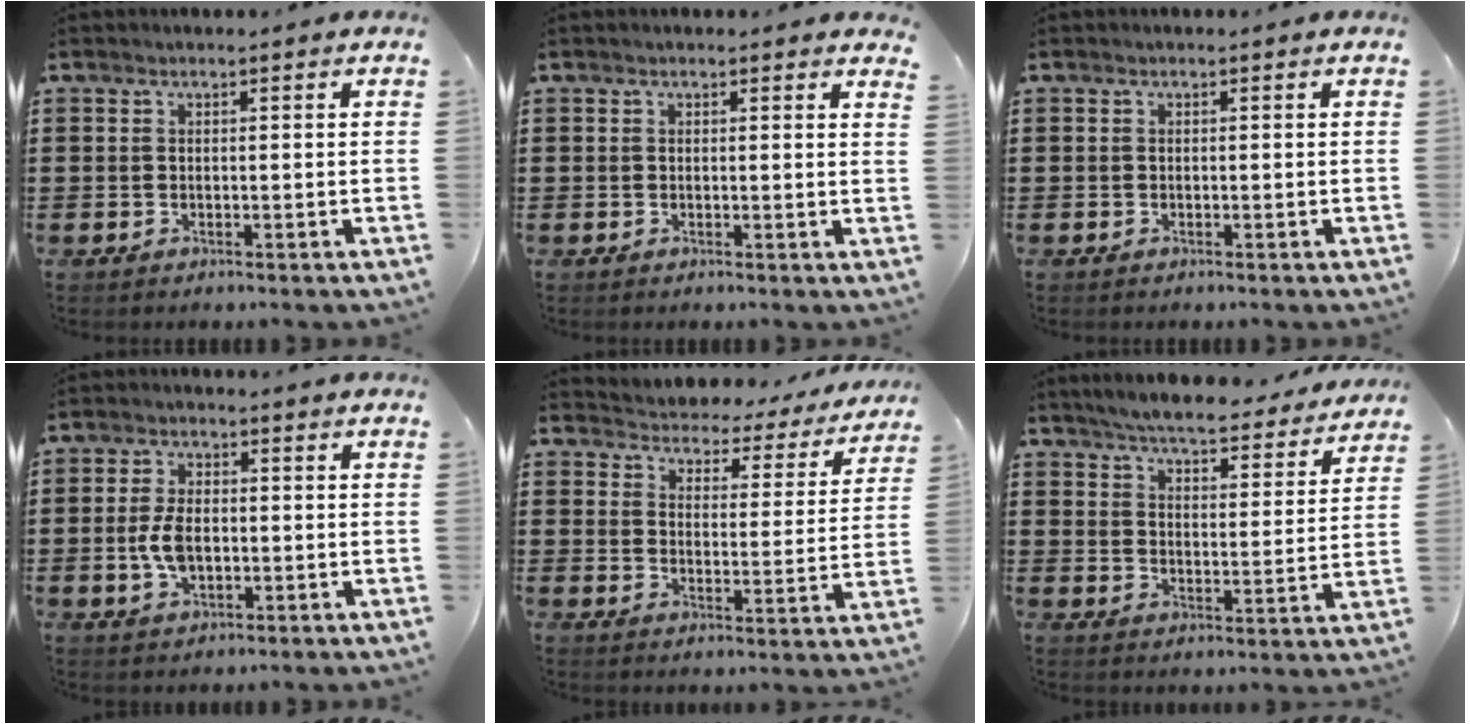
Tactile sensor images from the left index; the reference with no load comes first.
{"total": 0.7, "force": [0.6, 0.0, 0.4], "torque": [-0.011, -0.001, 0.012]}
{"total": 0.0}
{"total": 5.3, "force": [-0.5, 2.9, 4.4], "torque": [-0.100, -0.002, -0.014]}
{"total": 3.4, "force": [3.4, 0.4, -0.2], "torque": [-0.021, -0.033, 0.051]}
{"total": 5.6, "force": [5.5, -0.2, 1.3], "torque": [-0.051, -0.038, 0.093]}